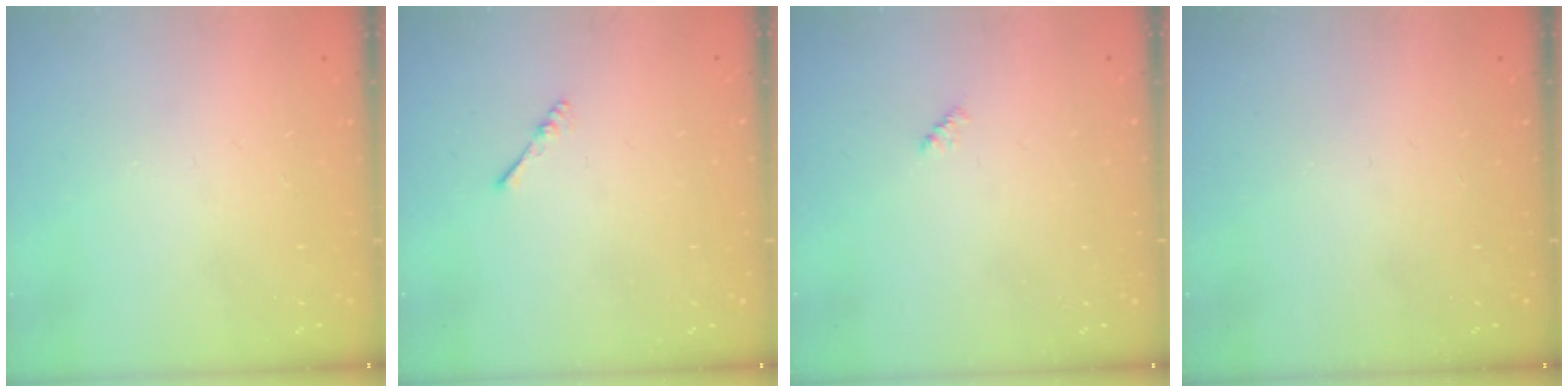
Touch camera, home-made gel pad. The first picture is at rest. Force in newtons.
{"total": 2.2, "press": 2.2, "slide": 0.4}
{"total": 2.4, "press": 2.4, "slide": 0.4}
{"total": 0.0}